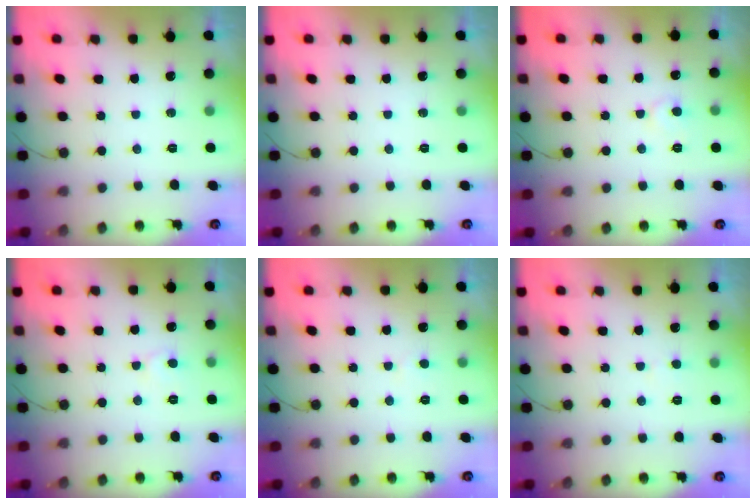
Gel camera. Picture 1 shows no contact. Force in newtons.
{"total": 0.0}
{"total": 6.2, "press": 6.2, "slide": 0.5}
{"total": 5.5, "press": 5.5, "slide": 0.5}
{"total": 1.8, "press": 1.8, "slide": 0.2}
{"total": 2.3, "press": 2.3, "slide": 0.2}